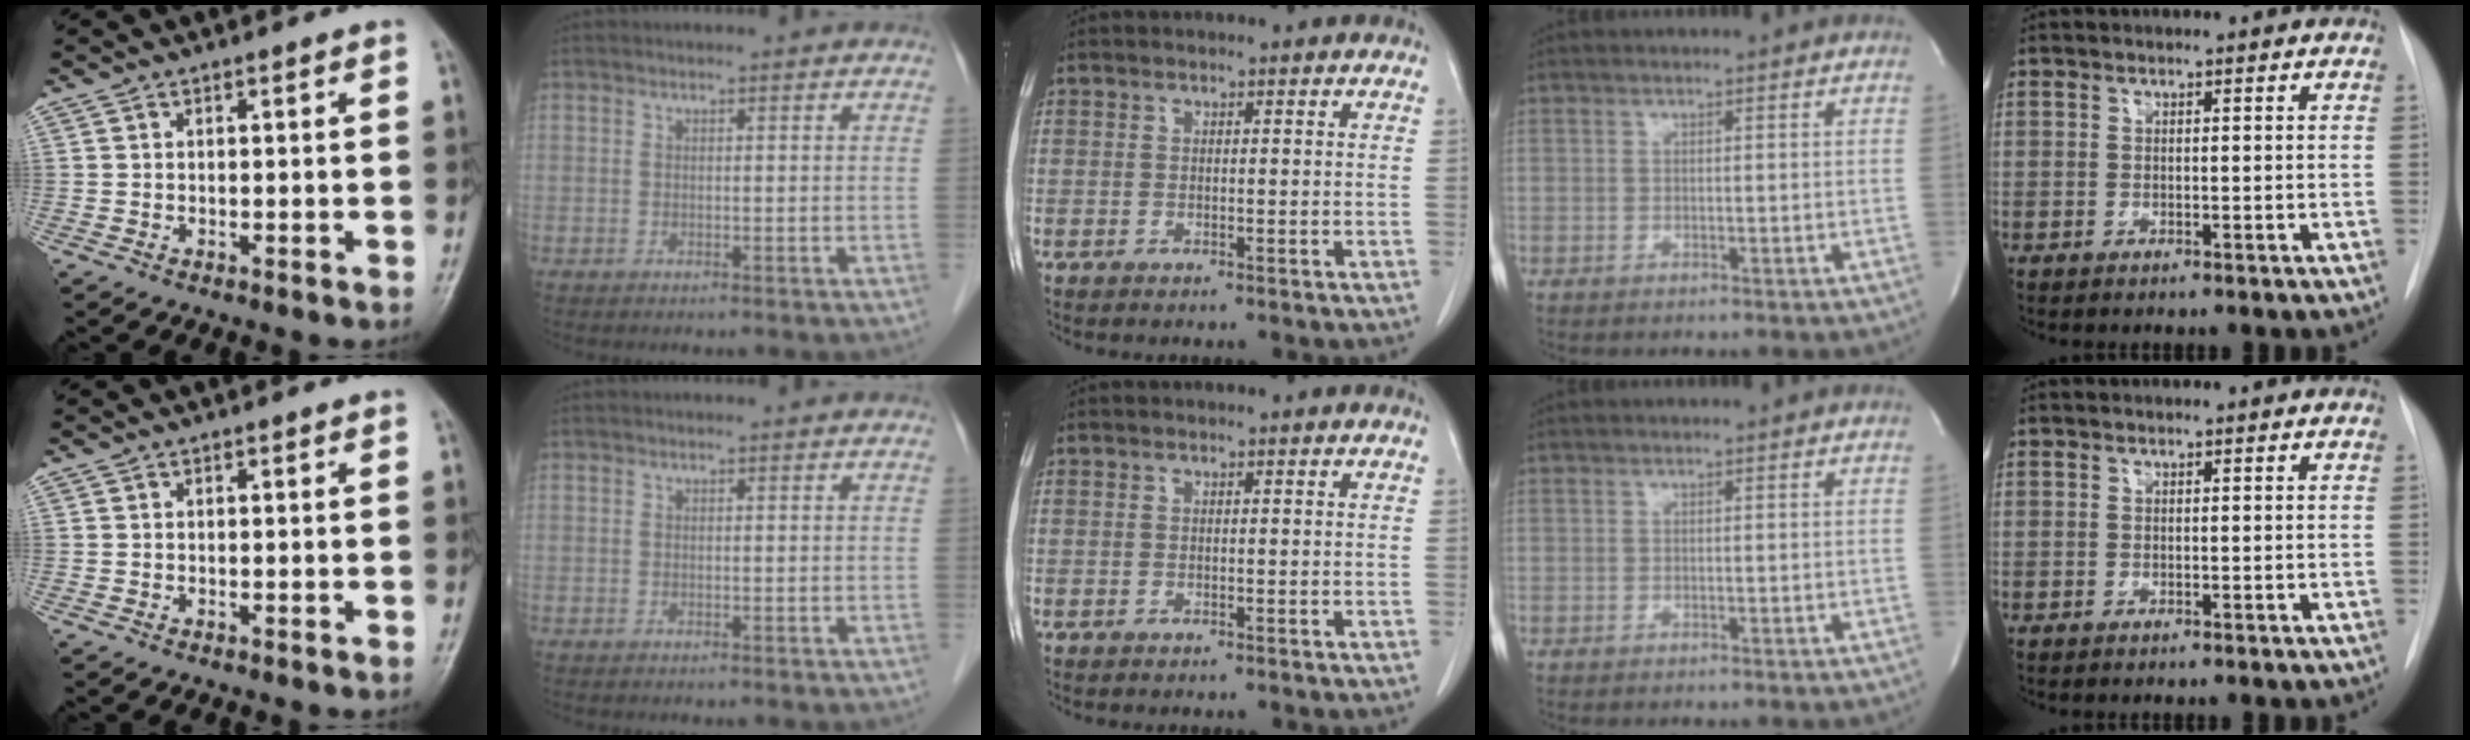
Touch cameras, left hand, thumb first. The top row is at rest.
{}